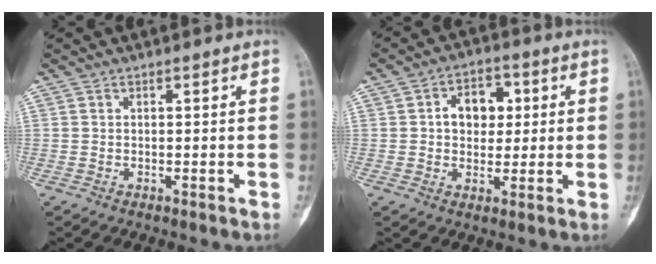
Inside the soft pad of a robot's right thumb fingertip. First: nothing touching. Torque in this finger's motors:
{"motor_torque": [0.93, 0.81, 0.53, 0.04, 0.04]}